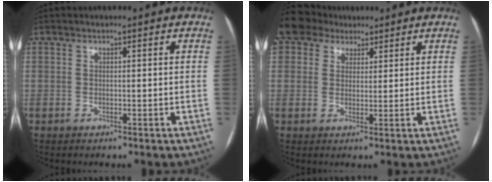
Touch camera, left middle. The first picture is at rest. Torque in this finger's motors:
{"motor_torque": [0.72, -0.71, 1.06, 0.21]}